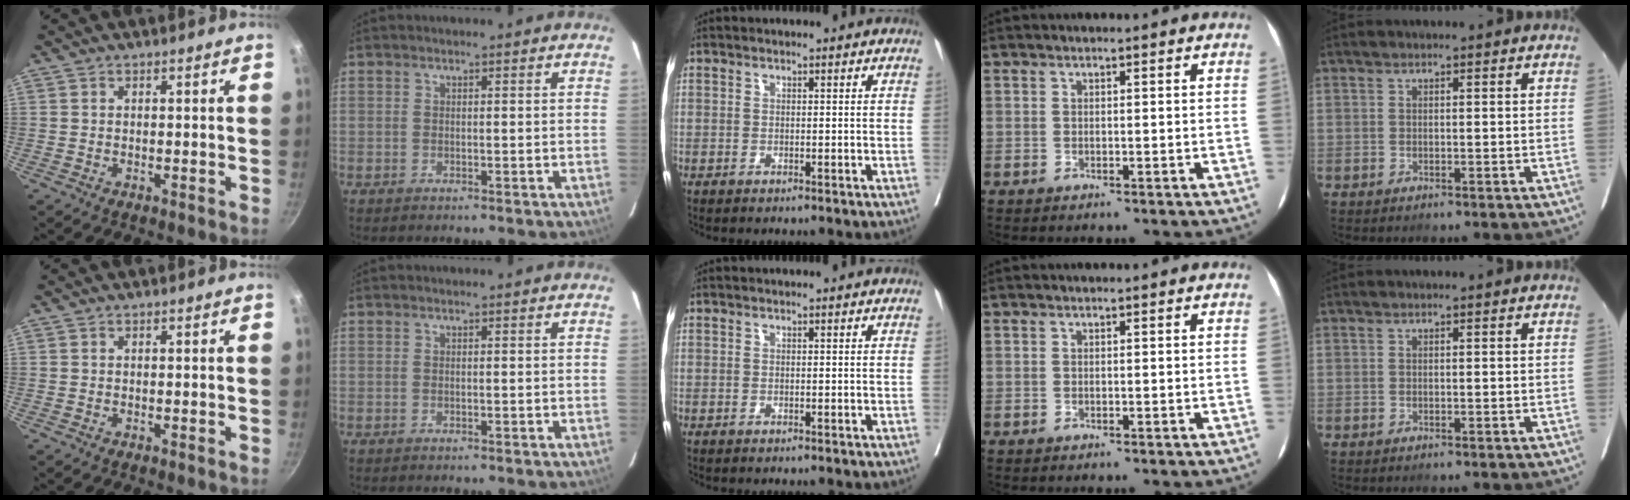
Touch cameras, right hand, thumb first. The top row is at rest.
{}